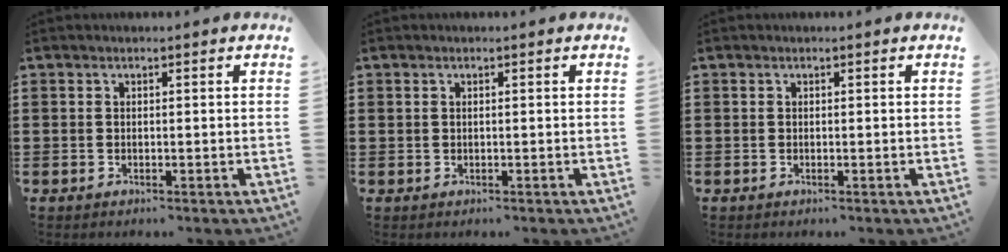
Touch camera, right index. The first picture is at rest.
{"total": 0.0}
{"total": 0.0}